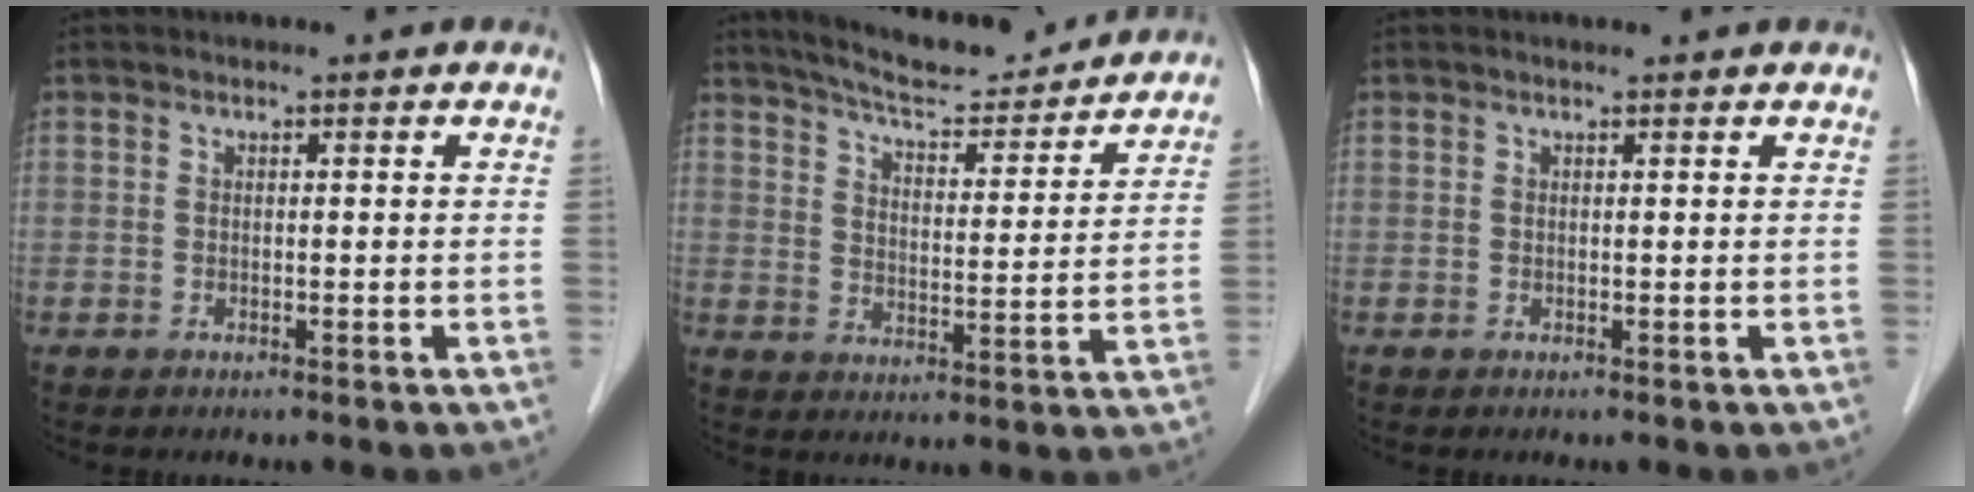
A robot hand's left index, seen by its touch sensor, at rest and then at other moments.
{"total": 16.0, "force": [15.0, 2.0, 5.4], "torque": [-0.084, -0.002, 0.209]}
{"total": 1.4, "force": [1.2, 0.0, 0.6], "torque": [-0.010, 0.012, 0.018]}